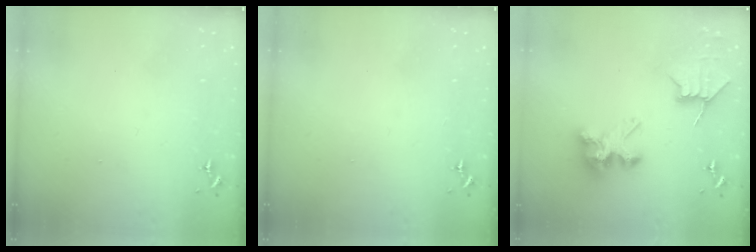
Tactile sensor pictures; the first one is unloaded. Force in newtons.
{"total": 0.0}
{"total": 9.0, "press": 8.9, "slide": 1.4}